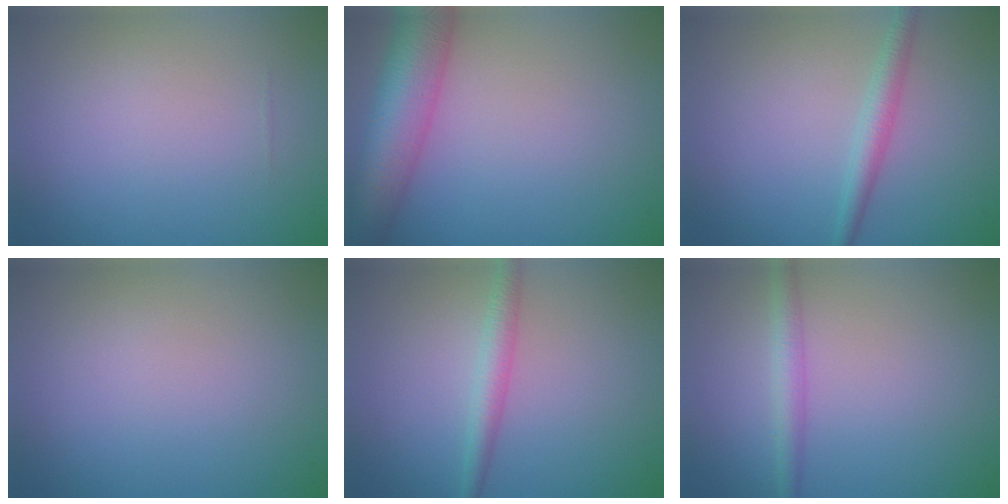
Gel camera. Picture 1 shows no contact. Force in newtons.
{"total": 8.2, "press": 8.2, "slide": 0.3}
{"total": 2.1, "press": 2.1, "slide": 0.1}
{"total": 0.0}
{"total": 2.2, "press": 2.2, "slide": 0.1}
{"total": 2.2, "press": 2.2, "slide": 0.1}